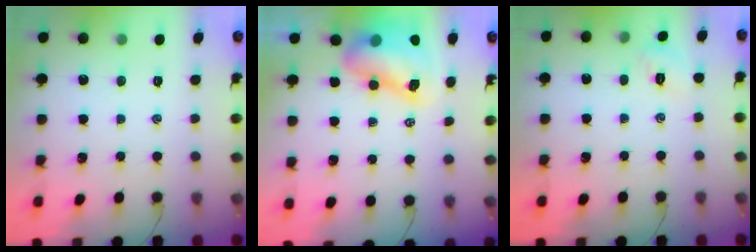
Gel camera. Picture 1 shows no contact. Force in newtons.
{"total": 10.8, "press": 10.3, "slide": 3.0}
{"total": 3.2, "press": 3.1, "slide": 1.0}